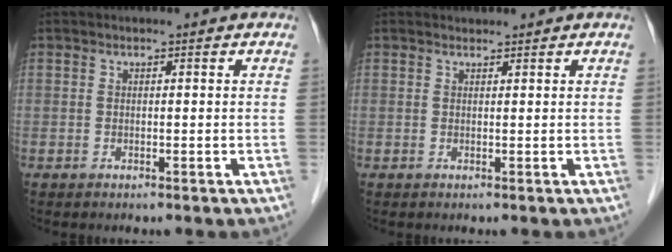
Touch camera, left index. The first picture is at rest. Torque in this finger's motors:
{"motor_torque": [0.22, -0.13, 0.00, 0.01]}